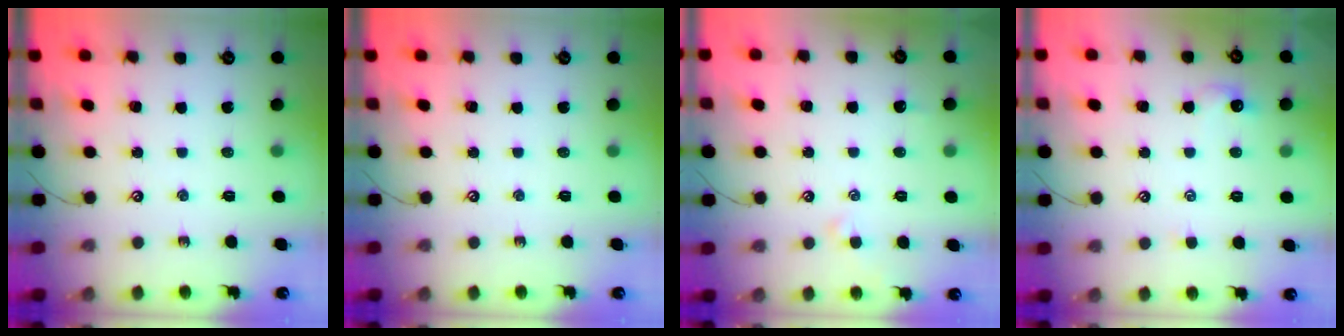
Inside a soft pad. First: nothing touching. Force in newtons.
{"total": 0.0}
{"total": 2.5, "press": 2.5, "slide": 0.4}
{"total": 1.6, "press": 1.5, "slide": 0.4}